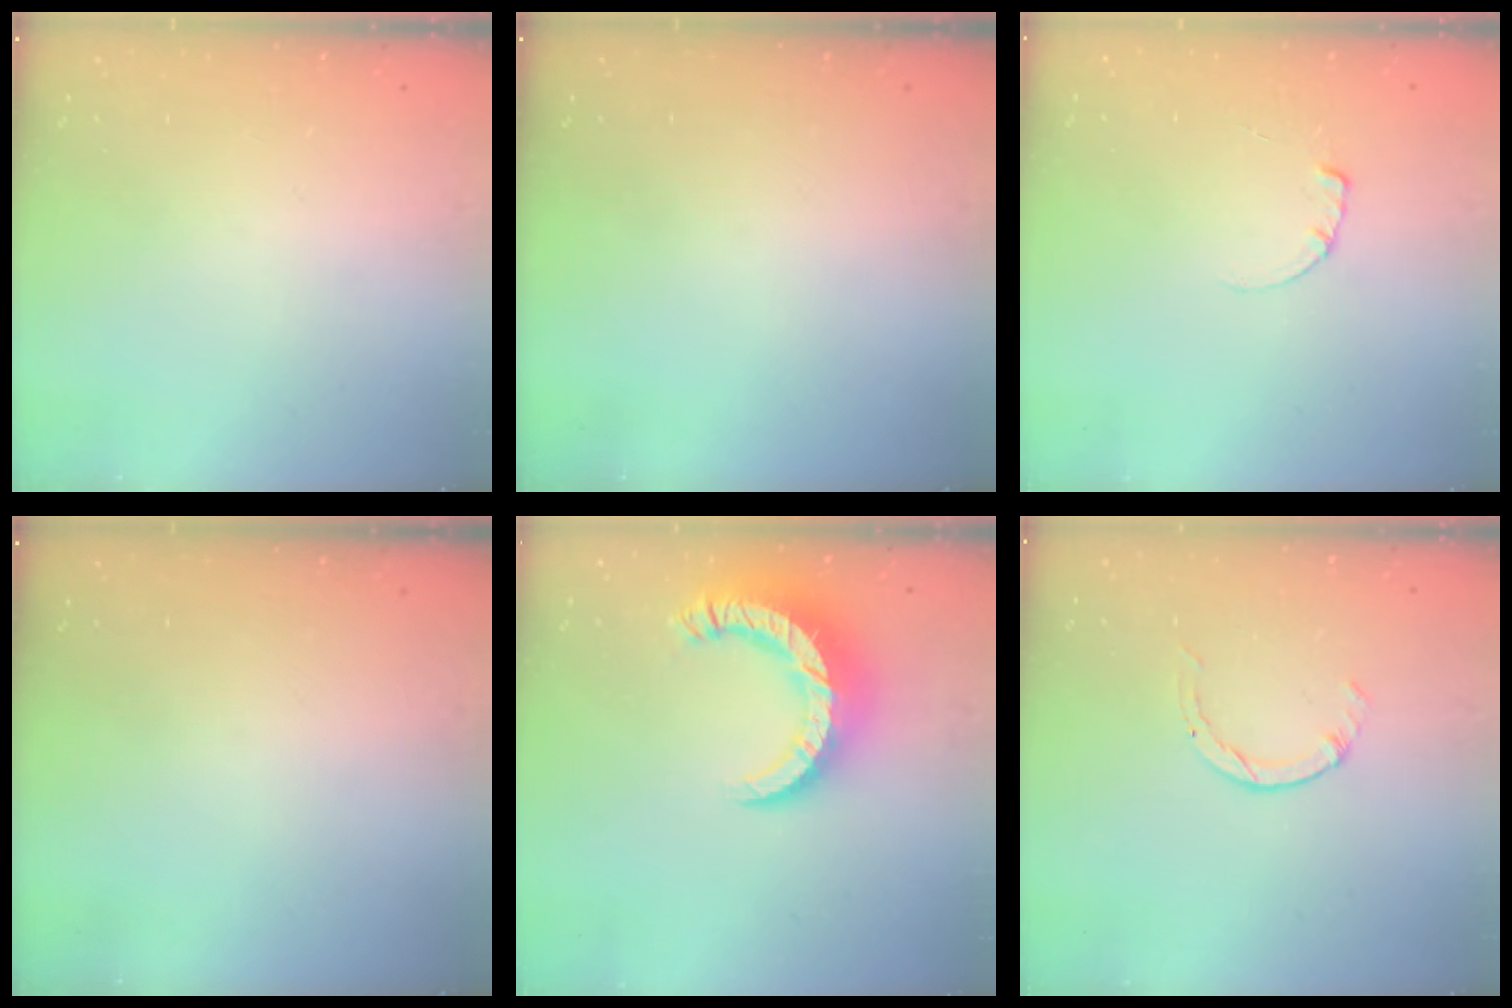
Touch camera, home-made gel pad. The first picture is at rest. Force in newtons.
{"total": 0.0}
{"total": 0.6, "press": 0.6, "slide": 0.1}
{"total": 0.0}
{"total": 12.7, "press": 12.7, "slide": 1.2}
{"total": 0.5, "press": 0.5, "slide": 0.1}